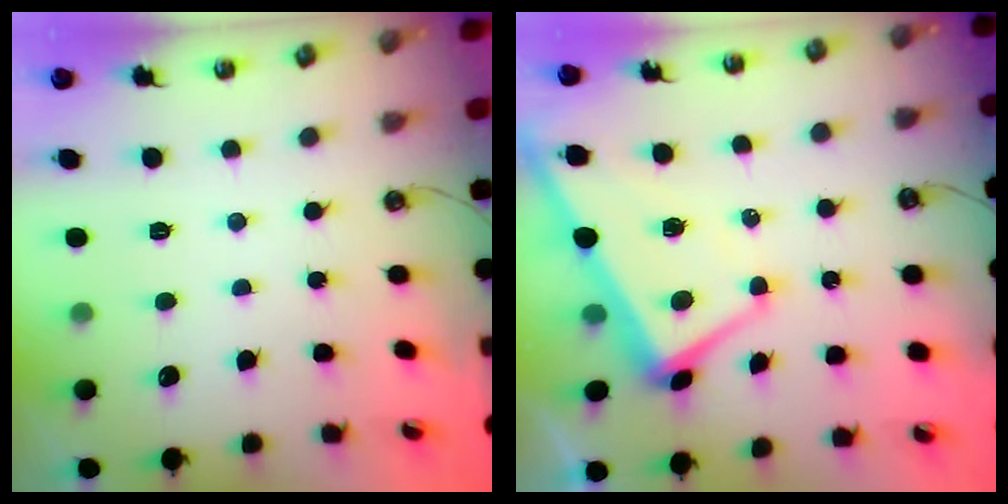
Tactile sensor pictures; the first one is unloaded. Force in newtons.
{"total": 1.5, "press": 1.3, "slide": 0.8}